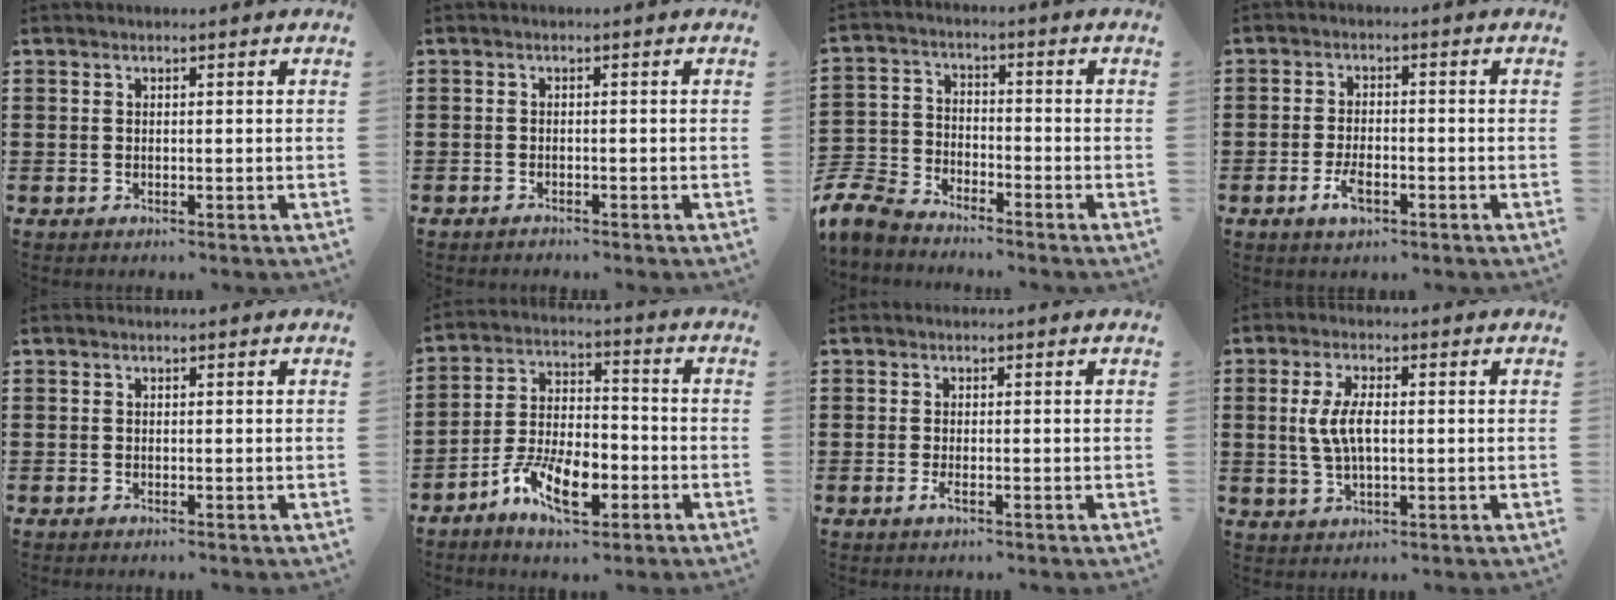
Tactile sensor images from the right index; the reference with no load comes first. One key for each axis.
{"total": 1.0, "fx": -0.9, "fy": 0.2, "fz": 0.0, "tx": -0.003, "ty": 0.002, "tz": -0.020}
{"total": 7.0, "fx": -6.7, "fy": 1.7, "fz": 1.5, "tx": -0.059, "ty": 0.003, "tz": -0.139}
{"total": 4.0, "fx": -1.8, "fy": 1.6, "fz": 3.1, "tx": -0.075, "ty": -0.006, "tz": -0.038}
{"total": 0.0}
{"total": 9.1, "fx": -4.9, "fy": 5.0, "fz": 5.8, "tx": -0.119, "ty": 0.015, "tz": -0.090}
{"total": 1.4, "fx": -0.7, "fy": 0.2, "fz": 1.1, "tx": -0.035, "ty": -0.011, "tz": -0.017}
{"total": 5.7, "fx": 0.4, "fy": 2.4, "fz": 5.1, "tx": -0.124, "ty": 0.000, "tz": -0.002}